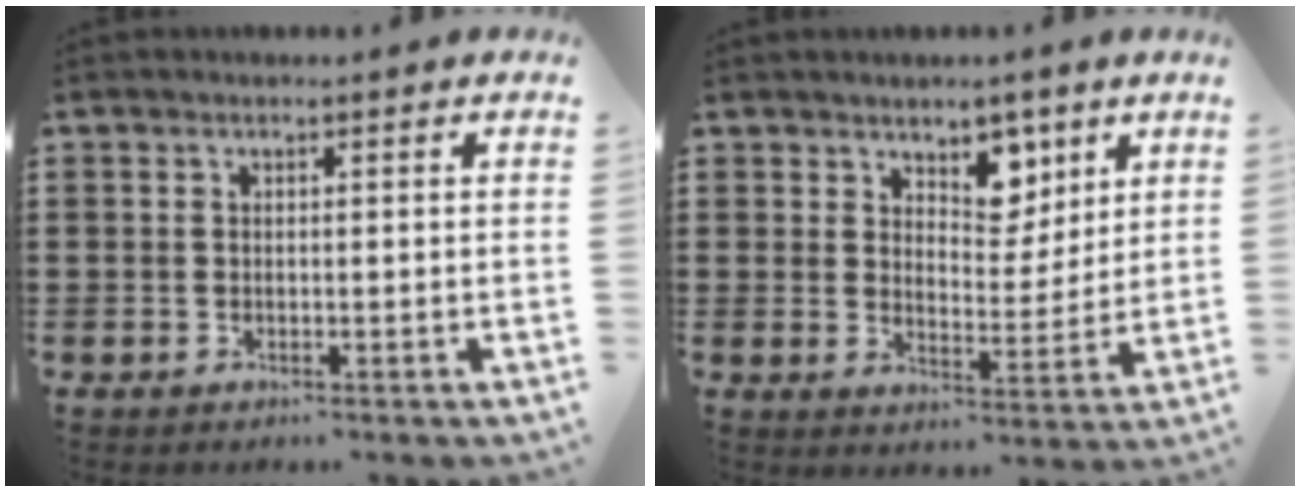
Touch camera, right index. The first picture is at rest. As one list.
[{"total": 6.1, "force": [4.5, 3.7, 2.0], "torque": [-0.037, -0.011, 0.078]}]